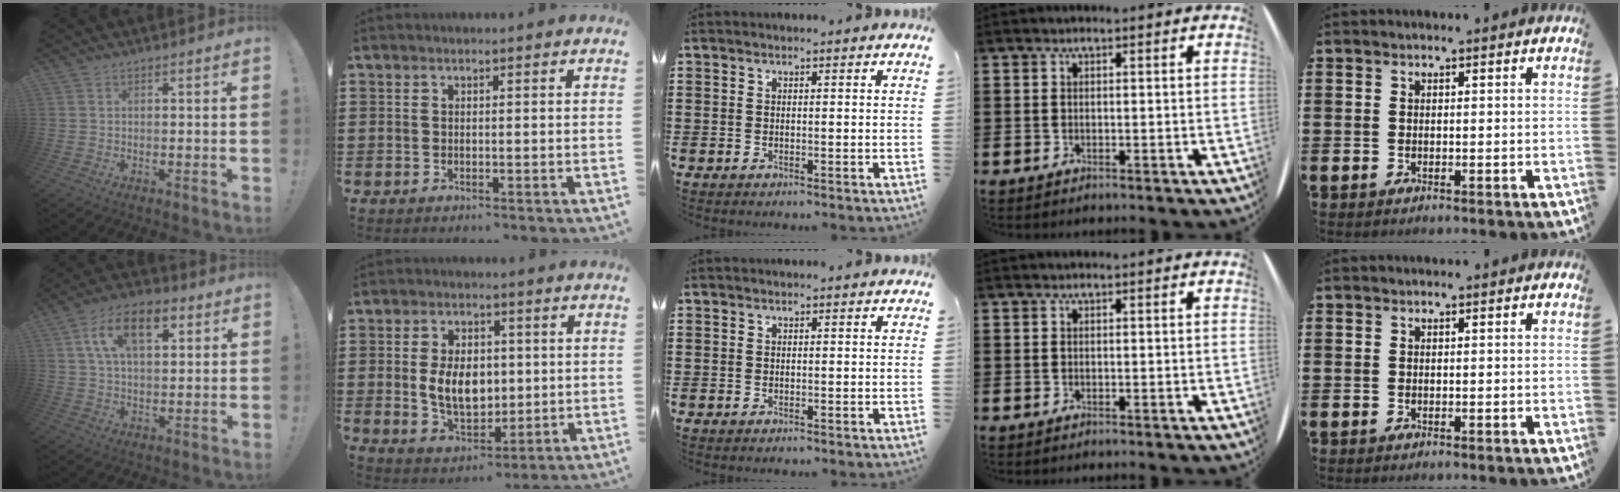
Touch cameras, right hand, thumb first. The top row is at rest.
{"thumb": {"total": 13.0, "force": [4.9, 6.9, 9.9], "torque": [-0.161, 0.009, 0.088]}, "index": {"total": 8.2, "force": [0.4, 5.6, 6.0], "torque": [-0.111, 0.003, 0.001]}}